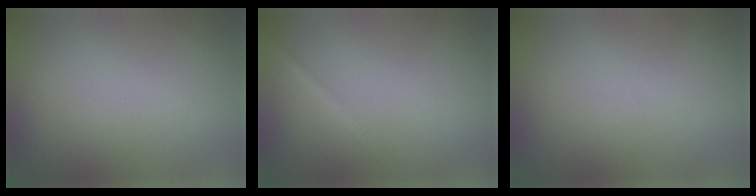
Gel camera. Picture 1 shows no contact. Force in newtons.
{"total": 1.6, "press": 1.6, "slide": 0.0}
{"total": 0.0}